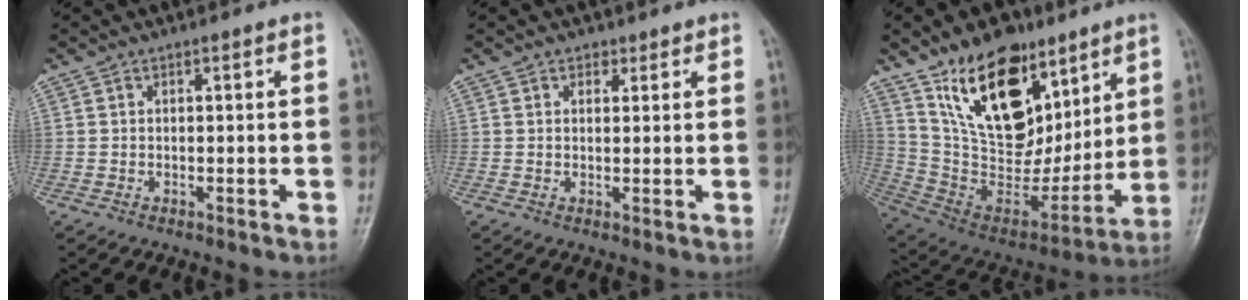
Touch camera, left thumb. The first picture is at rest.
{"total": 2.0, "force": [1.3, 1.5, 0.3], "torque": [0.015, -0.006, 0.014]}
{"total": 23.2, "force": [12.7, 13.7, 13.8], "torque": [-0.178, -0.056, 0.238]}